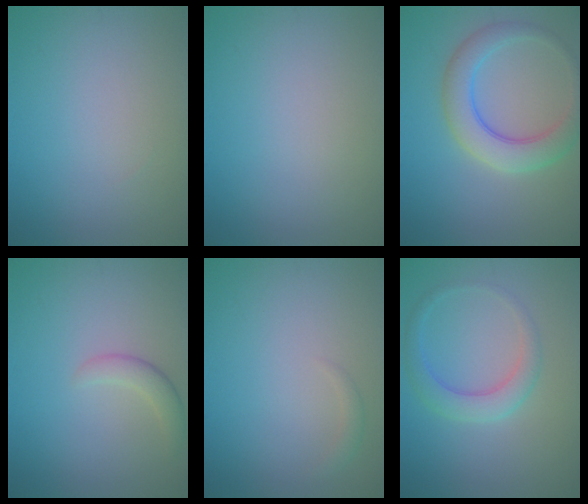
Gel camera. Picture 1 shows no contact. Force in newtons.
{"total": 0.0}
{"total": 5.0, "press": 5.0, "slide": 0.1}
{"total": 1.9, "press": 1.9, "slide": 0.2}
{"total": 0.8, "press": 0.8, "slide": 0.1}
{"total": 3.0, "press": 3.0, "slide": 0.1}